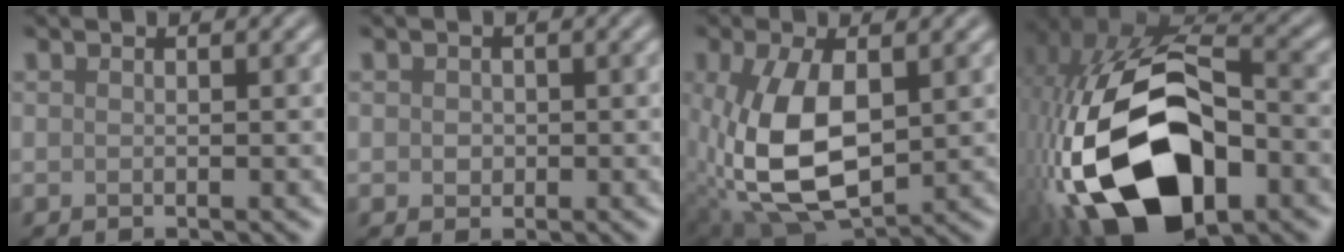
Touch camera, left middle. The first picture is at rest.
{"total": 0.9, "force": [0.0, 0.9, 0.3], "torque": [-0.007, -0.001, -0.002]}
{"total": 9.9, "force": [-0.3, 5.7, 8.1], "torque": [-0.189, -0.015, 0.006]}
{"total": 19.4, "force": [-6.1, 11.3, 14.5], "torque": [-0.313, -0.031, -0.097]}